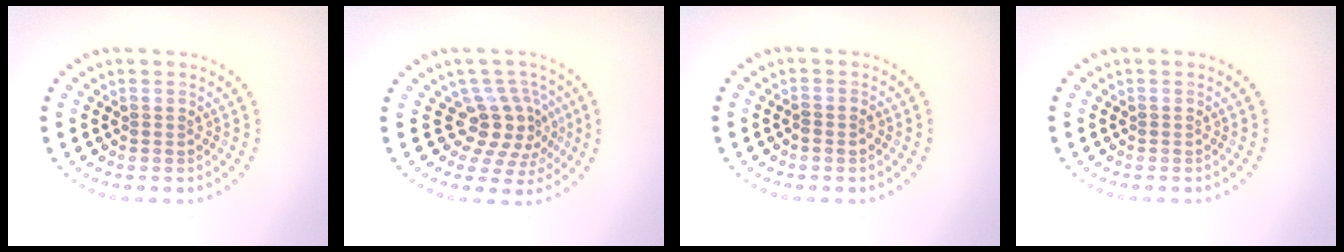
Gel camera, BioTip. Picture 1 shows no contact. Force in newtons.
{"total": 3.9, "press": 2.9, "slide": 2.6}
{"total": 0.9, "press": 0.8, "slide": 0.4}
{"total": 0.0}